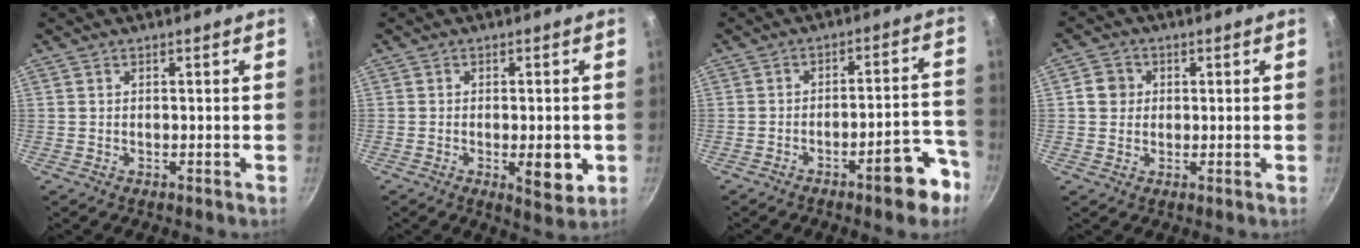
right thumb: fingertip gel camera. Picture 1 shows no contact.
{"total": 6.5, "force": [-1.4, 2.6, 5.8], "torque": [-0.065, -0.006, -0.015]}
{"total": 9.8, "force": [-5.8, 2.8, 7.4], "torque": [-0.074, 0.057, -0.071]}
{"total": 3.9, "force": [0.5, 3.7, 1.2], "torque": [0.002, 0.006, 0.001]}